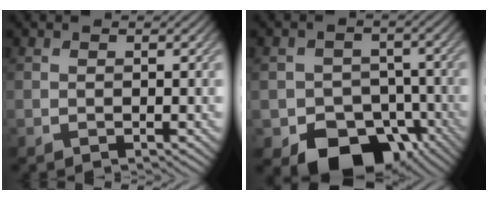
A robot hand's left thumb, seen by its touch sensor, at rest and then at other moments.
{"total": 9.8, "force": [-5.5, 6.9, 4.2], "torque": [-0.066, -0.022, -0.092]}